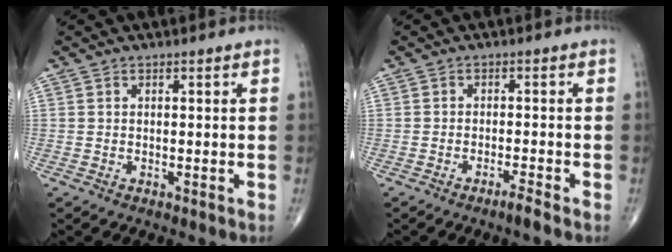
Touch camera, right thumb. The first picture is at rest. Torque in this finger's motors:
{"motor_torque": [2.73, 2.27, 0.02, -0.28, 0.00]}